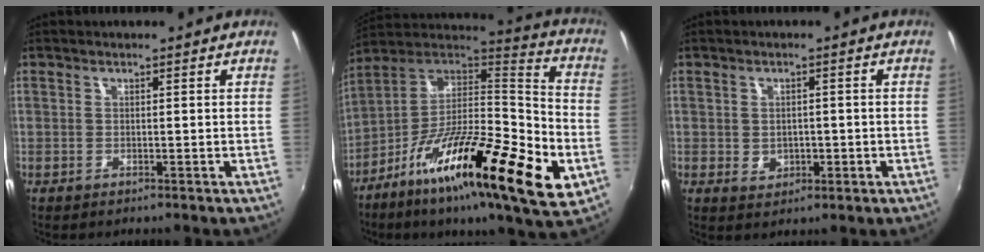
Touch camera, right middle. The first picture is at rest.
{"total": 27.9, "force": [-10.8, 6.8, 24.8], "torque": [-0.414, -0.037, -0.197]}
{"total": 3.7, "force": [-0.6, 3.1, 2.0], "torque": [-0.036, -0.002, -0.005]}